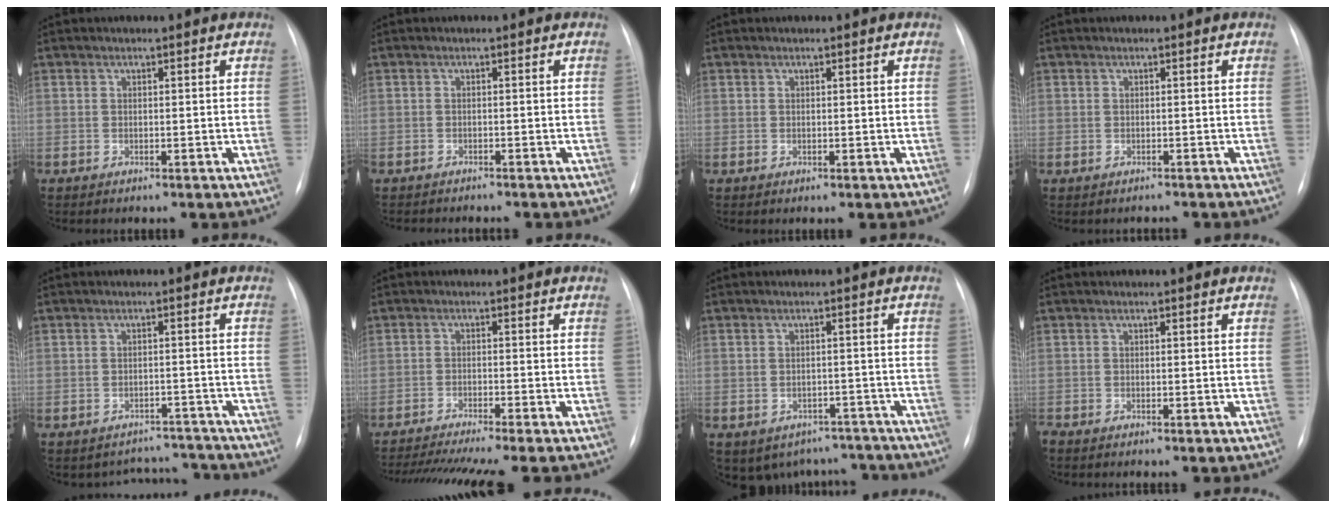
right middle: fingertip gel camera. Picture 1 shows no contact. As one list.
[{"total": 3.4, "force": [-3.1, 0.7, 1.0], "torque": [-0.013, -0.006, -0.041]}, {"total": 0.0}, {"total": 0.8, "force": [-0.6, 0.4, -0.2], "torque": [-0.009, -0.001, -0.010]}, {"total": 5.2, "force": [-4.7, 1.5, -1.6], "torque": [0.024, 0.030, -0.055]}, {"total": 12.1, "force": [-10.4, -0.9, 6.1], "torque": [-0.086, -0.022, -0.160]}, {"total": 9.3, "force": [-7.6, 5.2, 1.2], "torque": [-0.012, 0.019, -0.081]}, {"total": 1.0, "force": [-0.9, 0.1, 0.4], "torque": [-0.006, -0.002, -0.013]}]